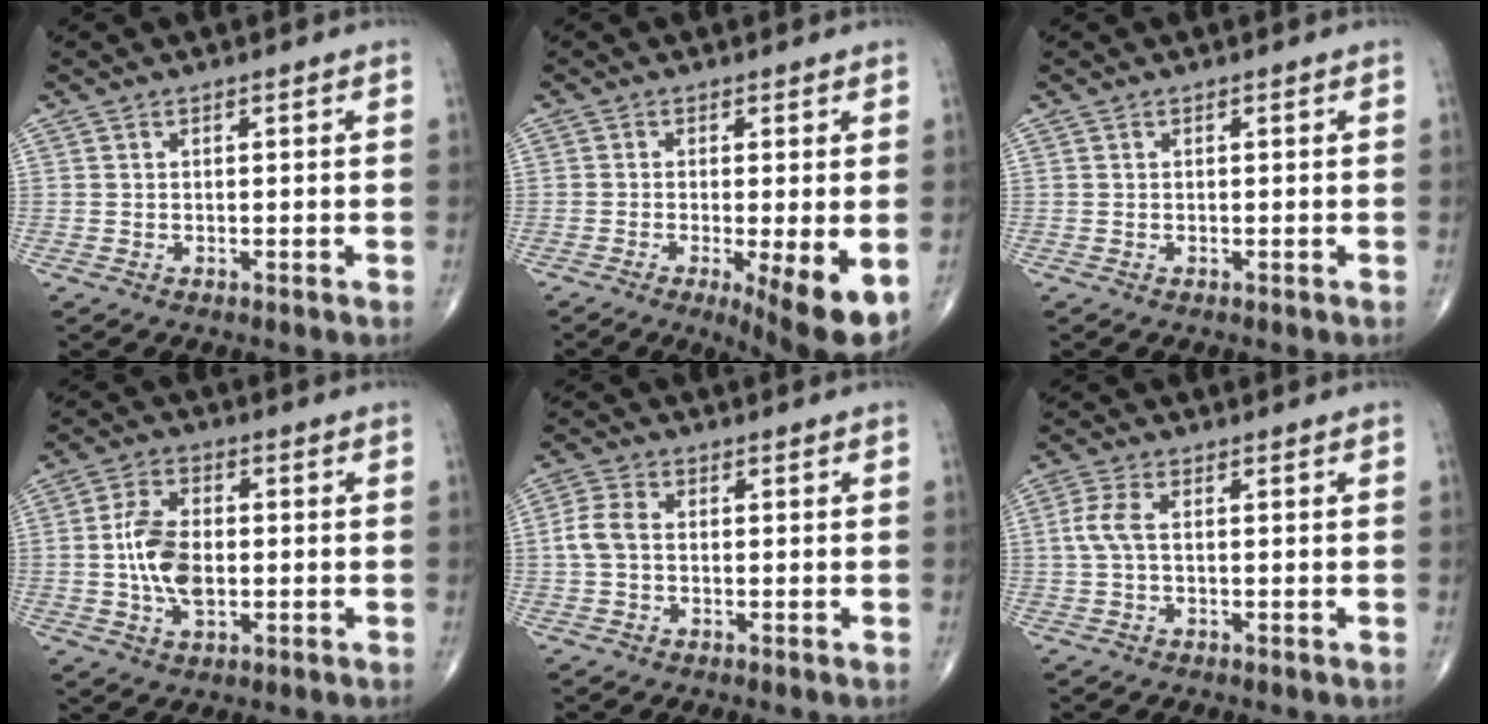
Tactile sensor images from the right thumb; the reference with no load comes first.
{"total": 9.6, "force": [-3.1, 2.0, 8.8], "torque": [-0.129, -0.024, -0.045]}
{"total": 0.0}
{"total": 9.3, "force": [-0.6, 5.3, 7.6], "torque": [-0.139, 0.005, -0.013]}
{"total": 4.3, "force": [-0.1, 2.9, 3.2], "torque": [-0.076, 0.013, -0.007]}
{"total": 3.8, "force": [0.2, 1.7, 3.3], "torque": [-0.094, 0.006, 0.000]}